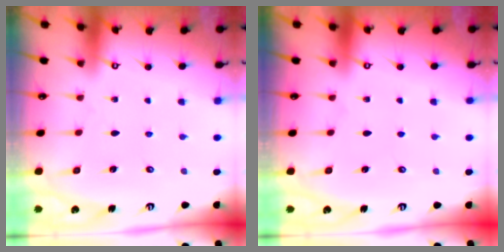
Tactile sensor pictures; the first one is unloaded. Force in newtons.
{"total": 0.0}